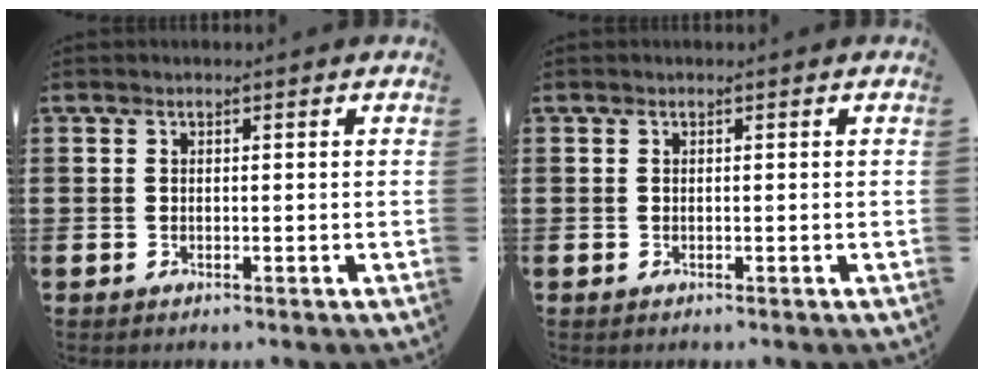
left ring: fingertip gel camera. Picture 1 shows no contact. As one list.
[{"total": 0.0}]